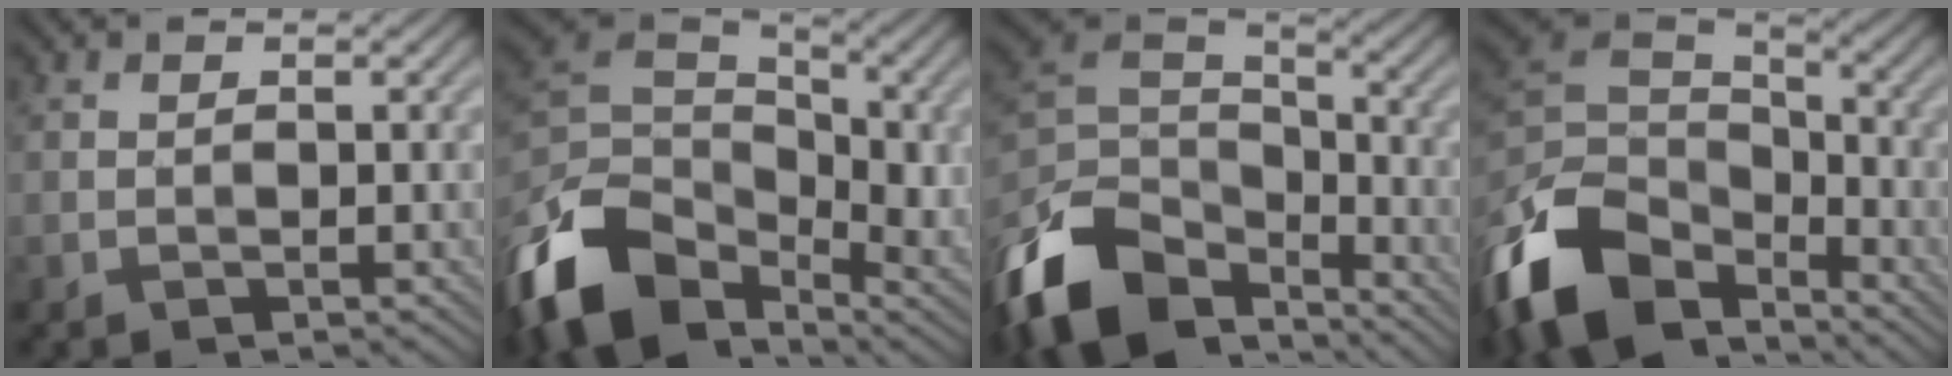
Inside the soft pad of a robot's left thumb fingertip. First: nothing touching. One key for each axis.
{"total": 14.2, "fx": -6.0, "fy": 9.7, "fz": 8.4, "tx": -0.221, "ty": -0.002, "tz": -0.127}
{"total": 13.8, "fx": -8.7, "fy": 8.1, "fz": 7.1, "tx": -0.195, "ty": -0.003, "tz": -0.172}
{"total": 13.7, "fx": -7.9, "fy": 8.4, "fz": 7.4, "tx": -0.198, "ty": -0.004, "tz": -0.163}